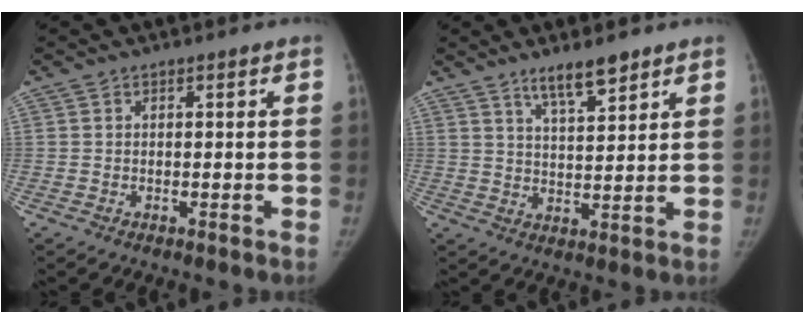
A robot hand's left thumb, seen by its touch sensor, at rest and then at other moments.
{"total": 6.6, "force": [5.0, 1.4, 4.2], "torque": [-0.061, -0.034, 0.088]}